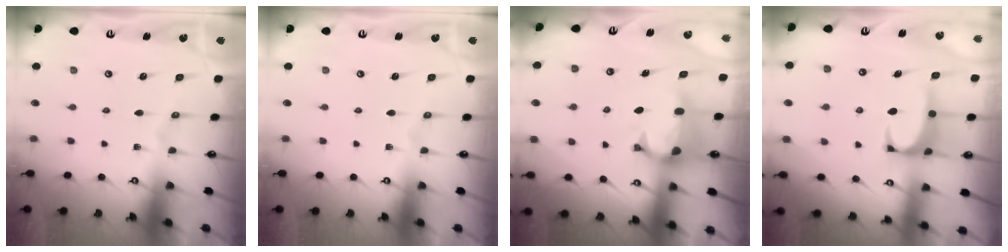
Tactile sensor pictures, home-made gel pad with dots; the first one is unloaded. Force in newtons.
{"total": 0.0}
{"total": 1.5, "press": 0.9, "slide": 1.2}
{"total": 1.0, "press": 0.9, "slide": 0.4}